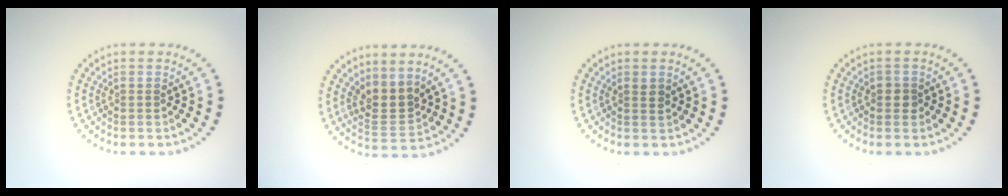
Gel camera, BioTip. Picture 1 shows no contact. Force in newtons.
{"total": 2.9, "press": 2.5, "slide": 1.5}
{"total": 1.0, "press": 0.8, "slide": 0.5}
{"total": 1.1, "press": 1.1, "slide": 0.4}